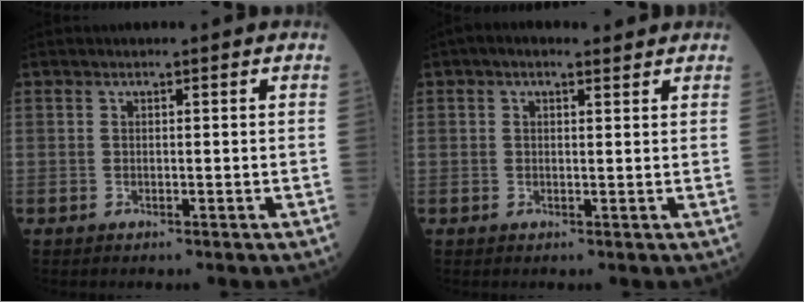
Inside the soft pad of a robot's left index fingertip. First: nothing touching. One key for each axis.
{"total": 3.2, "fx": 2.2, "fy": 1.5, "fz": 1.9, "tx": -0.042, "ty": 0.022, "tz": 0.036}